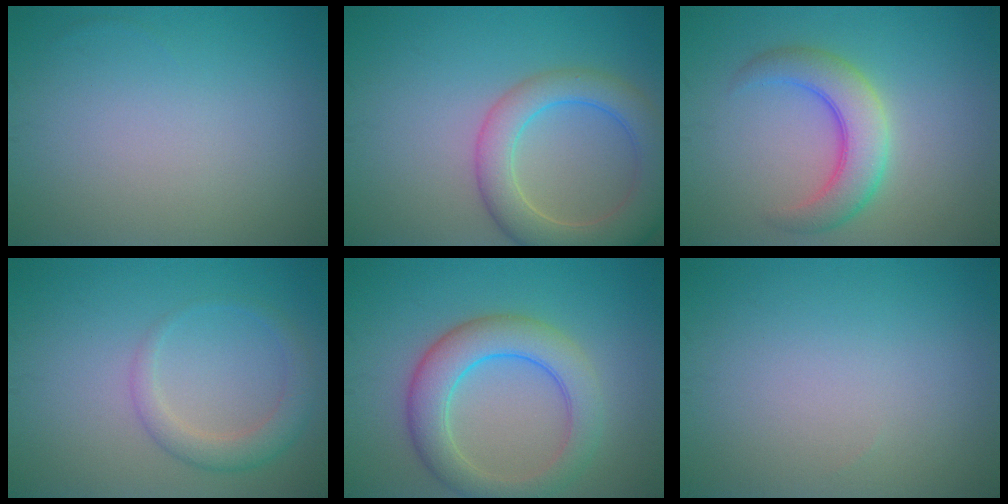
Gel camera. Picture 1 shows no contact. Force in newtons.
{"total": 6.5, "press": 6.5, "slide": 0.5}
{"total": 5.0, "press": 5.0, "slide": 0.1}
{"total": 2.8, "press": 2.8, "slide": 0.2}
{"total": 5.9, "press": 5.9, "slide": 0.2}
{"total": 0.0}